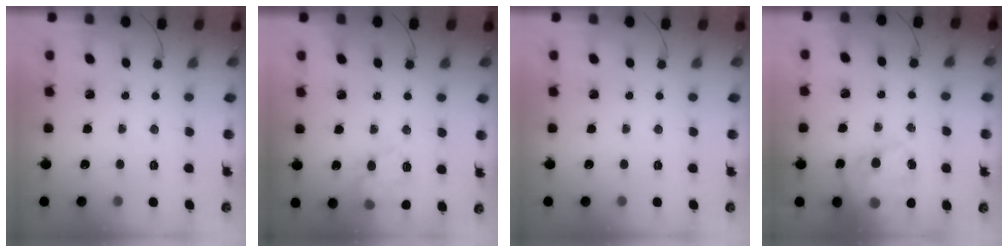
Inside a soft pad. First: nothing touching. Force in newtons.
{"total": 12.9, "press": 12.9, "slide": 1.0}
{"total": 0.0}
{"total": 16.6, "press": 16.2, "slide": 3.9}